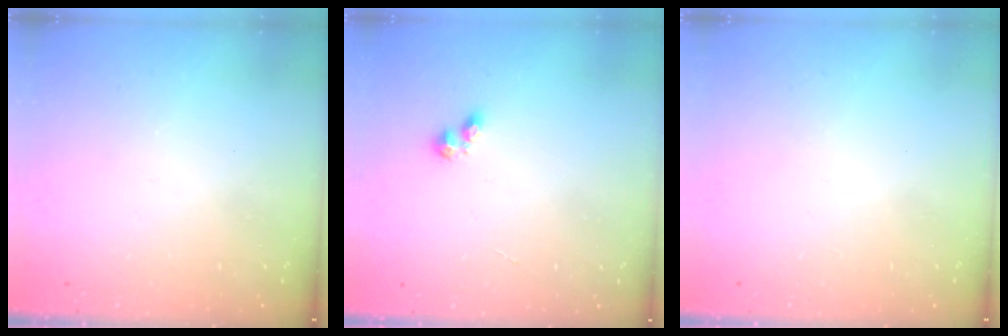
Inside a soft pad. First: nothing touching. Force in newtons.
{"total": 3.0, "press": 3.0, "slide": 0.4}
{"total": 0.0}